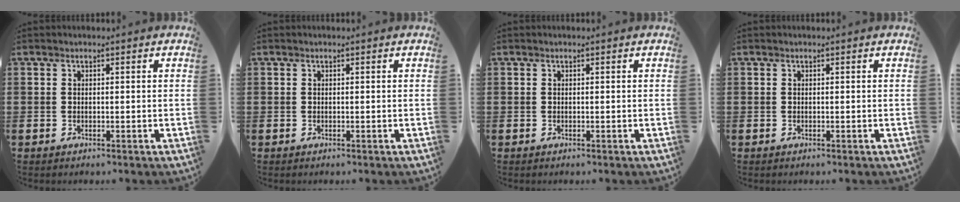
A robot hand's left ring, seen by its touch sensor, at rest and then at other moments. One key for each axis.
{"total": 0.0}
{"total": 0.0}
{"total": 0.0}